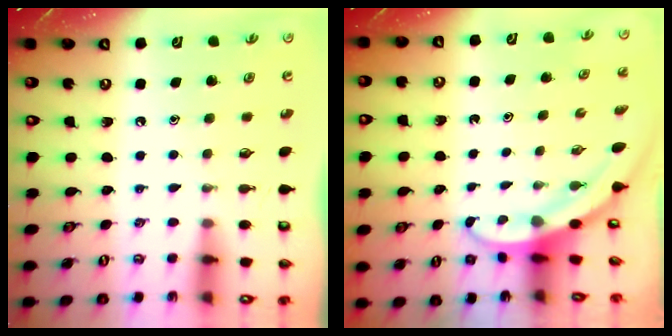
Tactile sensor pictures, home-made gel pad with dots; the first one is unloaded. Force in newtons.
{"total": 3.1, "press": 3.1, "slide": 0.1}